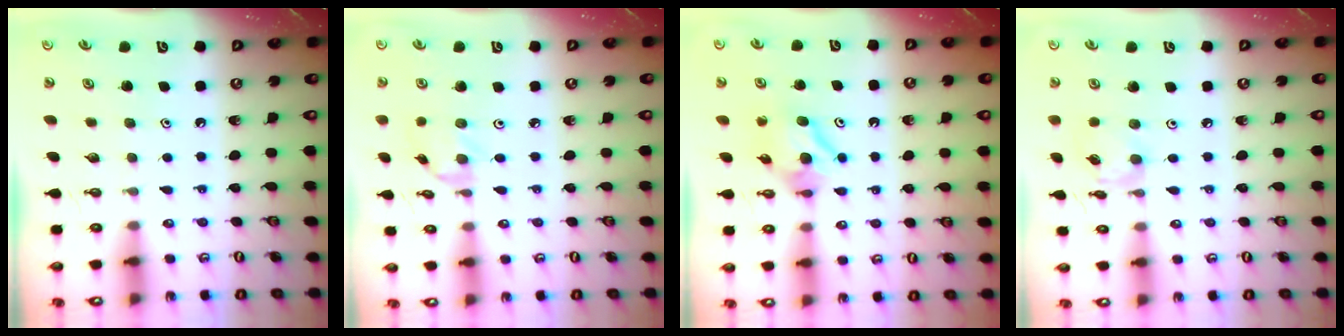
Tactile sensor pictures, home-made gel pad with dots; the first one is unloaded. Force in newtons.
{"total": 1.2, "press": 1.1, "slide": 0.3}
{"total": 7.8, "press": 7.8, "slide": 0.7}
{"total": 6.3, "press": 6.3, "slide": 0.3}